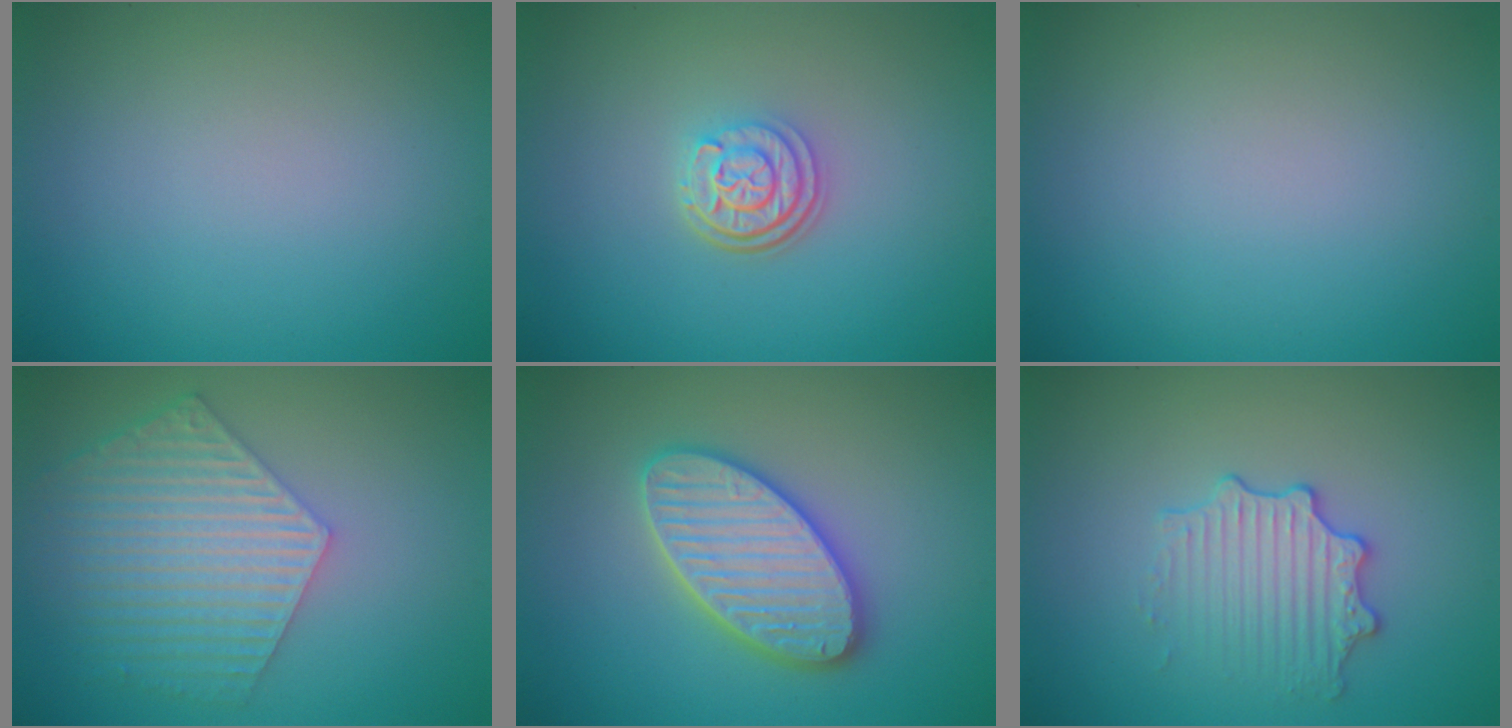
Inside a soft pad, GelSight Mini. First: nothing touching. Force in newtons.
{"total": 3.2, "press": 2.5, "slide": 2.1}
{"total": 0.0}
{"total": 6.2, "press": 4.5, "slide": 4.2}
{"total": 5.8, "press": 5.7, "slide": 0.6}
{"total": 2.9, "press": 2.8, "slide": 0.7}